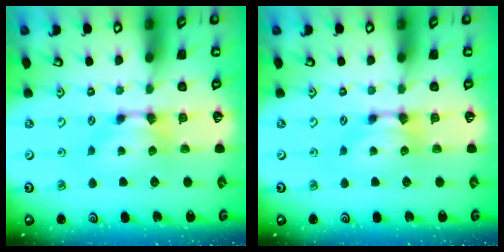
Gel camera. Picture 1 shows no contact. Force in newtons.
{"total": 0.0}